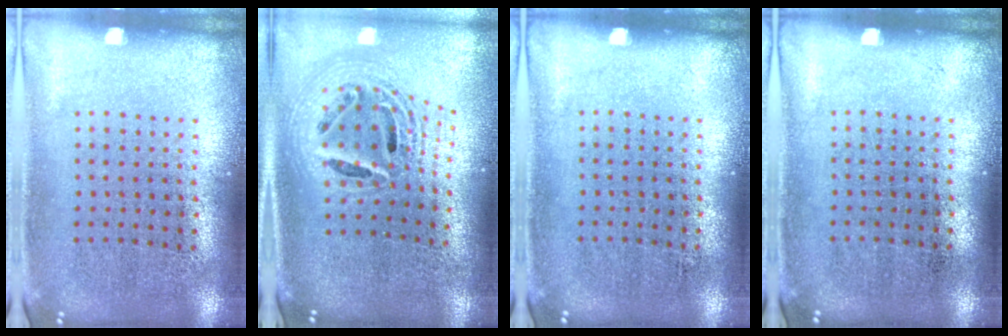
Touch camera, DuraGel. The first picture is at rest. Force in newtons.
{"total": 2.3, "press": 1.7, "slide": 1.6}
{"total": 0.0}
{"total": 0.0}